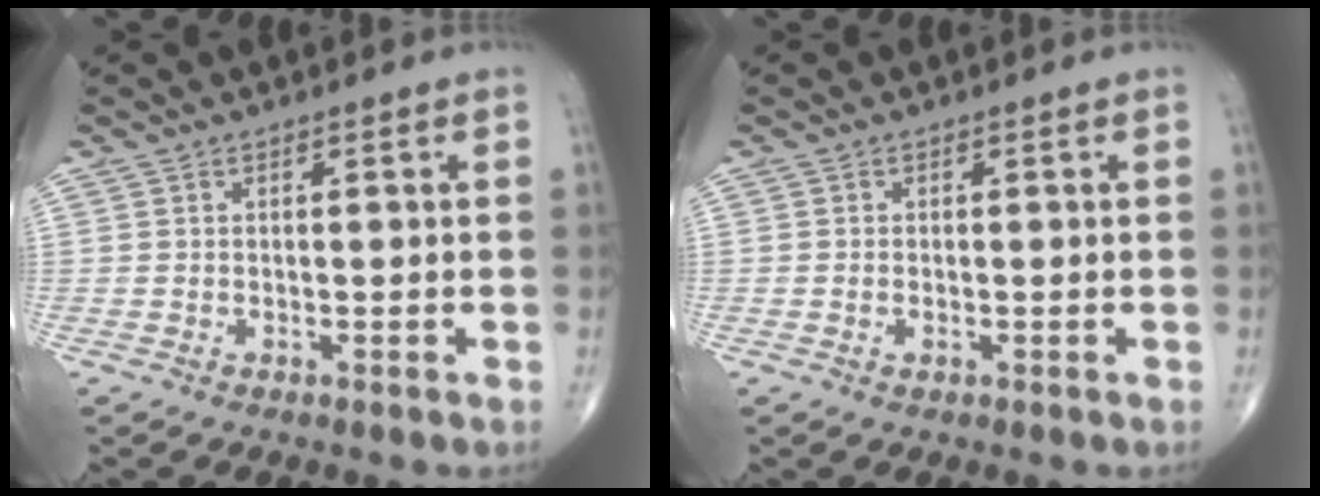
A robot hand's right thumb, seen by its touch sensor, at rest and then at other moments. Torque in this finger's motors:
{"motor_torque": [-0.27, -0.06, -0.08, 0.08, -0.03]}